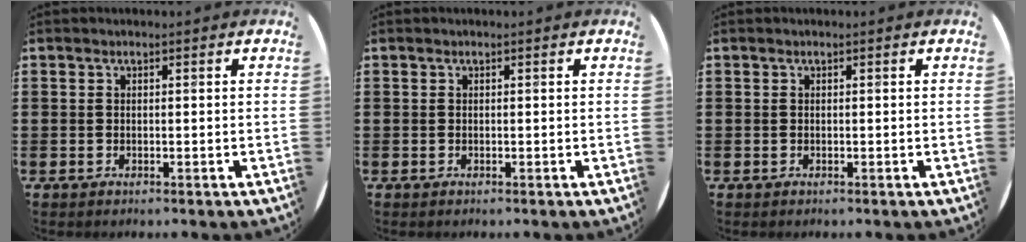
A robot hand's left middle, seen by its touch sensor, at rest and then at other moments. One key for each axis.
{"total": 0.0}
{"total": 0.0}